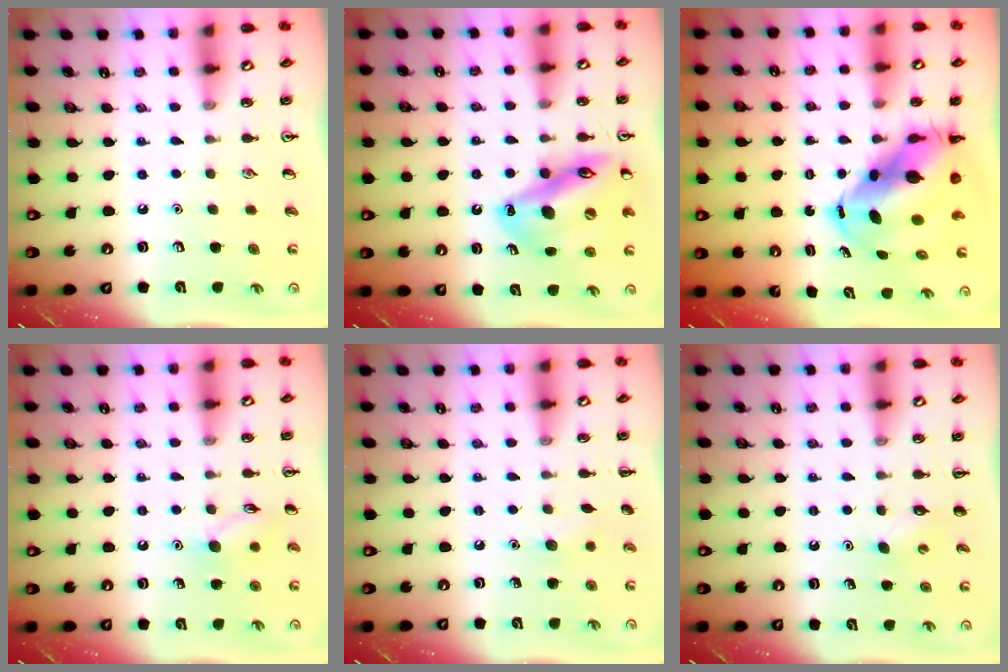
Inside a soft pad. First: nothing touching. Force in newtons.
{"total": 18.1, "press": 17.8, "slide": 3.5}
{"total": 10.9, "press": 10.5, "slide": 2.9}
{"total": 8.3, "press": 8.3, "slide": 0.8}
{"total": 4.9, "press": 4.7, "slide": 1.4}
{"total": 2.8, "press": 2.7, "slide": 0.8}